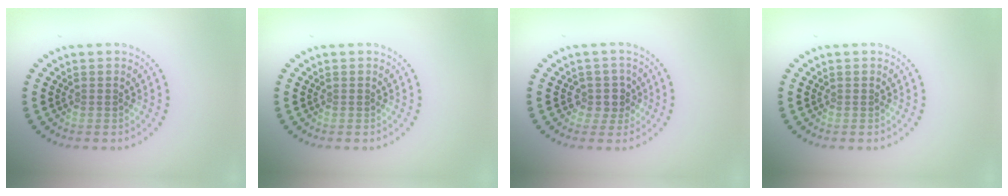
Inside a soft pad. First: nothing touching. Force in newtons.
{"total": 0.0}
{"total": 2.0, "press": 1.6, "slide": 1.3}
{"total": 0.0}